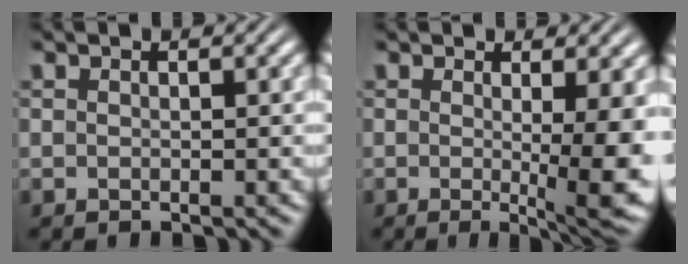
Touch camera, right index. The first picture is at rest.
{"total": 5.7, "force": [-1.2, 0.7, 5.5], "torque": [-0.072, -0.016, -0.015]}